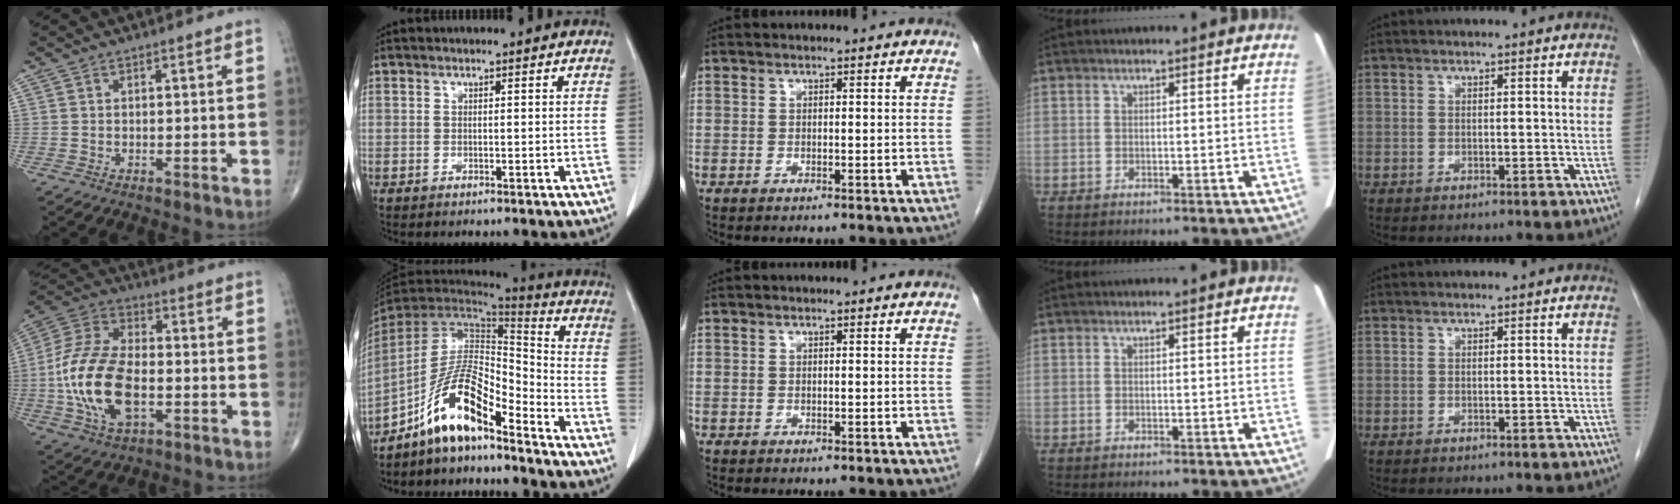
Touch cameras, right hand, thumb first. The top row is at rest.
{"thumb": {"total": 18.5, "force": [-3.3, 10.1, 15.1], "torque": [-0.306, 0.018, -0.060]}, "index": {"total": 12.0, "force": [-8.4, 2.6, 8.1], "torque": [-0.157, 0.018, -0.153]}}